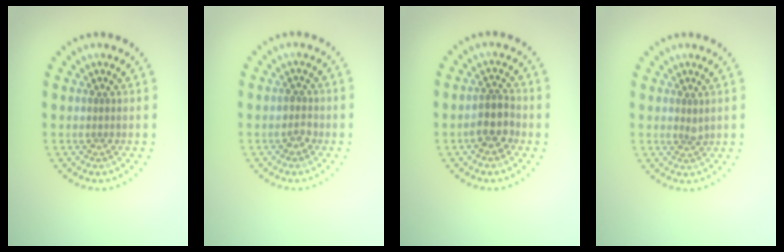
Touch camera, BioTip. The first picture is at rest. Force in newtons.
{"total": 1.4, "press": 1.4, "slide": 0.3}
{"total": 2.6, "press": 2.4, "slide": 1.0}
{"total": 0.7, "press": 0.5, "slide": 0.4}